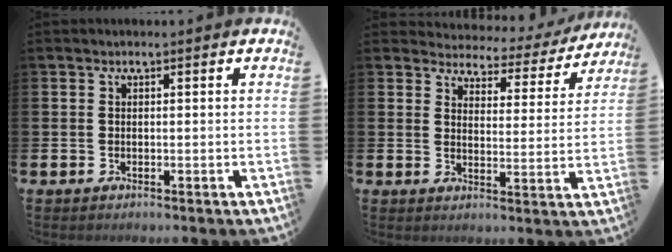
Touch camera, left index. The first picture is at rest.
{"total": 3.6, "force": [3.3, 1.2, 0.3], "torque": [-0.025, -0.033, 0.049]}